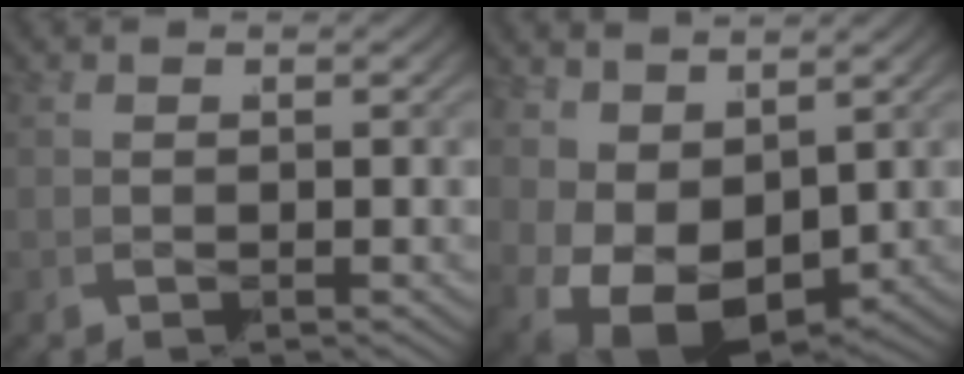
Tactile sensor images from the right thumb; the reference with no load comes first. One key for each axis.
{"total": 9.1, "fx": -1.9, "fy": 6.5, "fz": 6.1, "tx": -0.154, "ty": -0.049, "tz": -0.011}